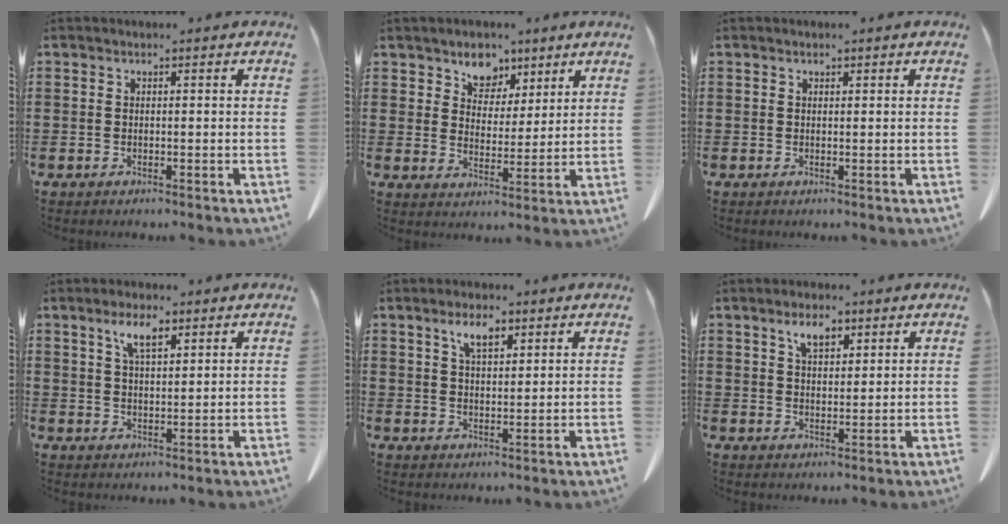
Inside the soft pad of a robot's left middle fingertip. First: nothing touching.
{"total": 5.8, "force": [4.1, 3.9, 1.2], "torque": [-0.043, -0.007, 0.072]}
{"total": 0.5, "force": [0.4, 0.3, 0.2], "torque": [-0.005, 0.000, 0.010]}
{"total": 5.0, "force": [3.0, 1.6, 3.6], "torque": [-0.072, 0.002, 0.051]}
{"total": 4.5, "force": [2.8, 1.8, 3.1], "torque": [-0.060, 0.002, 0.048]}
{"total": 4.3, "force": [2.7, 2.0, 2.7], "torque": [-0.053, 0.002, 0.047]}